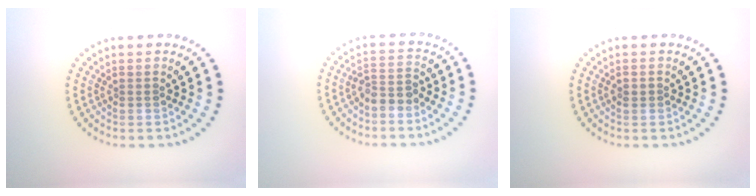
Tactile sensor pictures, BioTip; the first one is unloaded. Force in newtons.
{"total": 2.2, "press": 1.9, "slide": 1.1}
{"total": 0.8, "press": 0.7, "slide": 0.4}